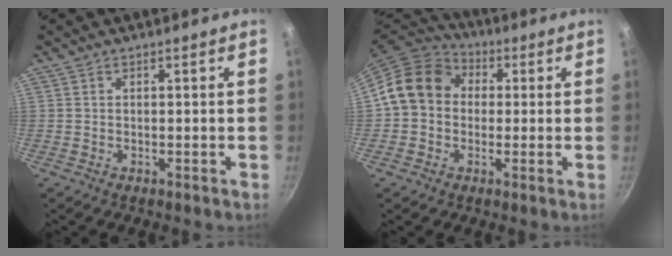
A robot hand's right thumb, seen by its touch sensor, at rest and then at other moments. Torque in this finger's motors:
{"motor_torque": [1.00, 1.84, 0.05, -0.06, 0.08]}